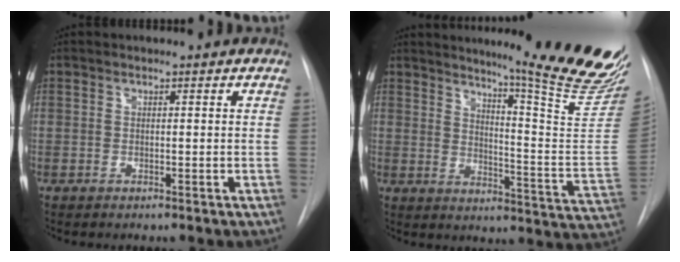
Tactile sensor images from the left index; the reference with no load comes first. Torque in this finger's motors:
{"motor_torque": [0.46, -1.65, 0.00, 0.00]}